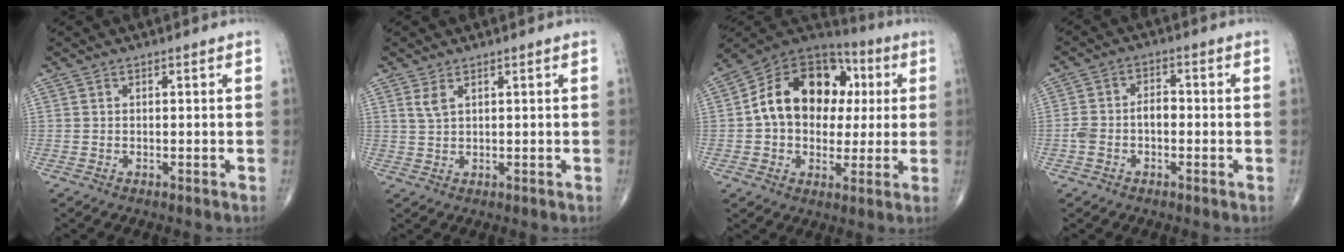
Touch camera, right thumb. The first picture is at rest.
{"total": 2.1, "force": [1.2, 0.8, 1.5], "torque": [-0.034, 0.000, 0.031]}
{"total": 19.1, "force": [2.2, 14.1, 12.7], "torque": [-0.168, 0.029, 0.029]}
{"total": 5.2, "force": [-1.1, 3.3, 3.9], "torque": [-0.082, 0.028, -0.021]}